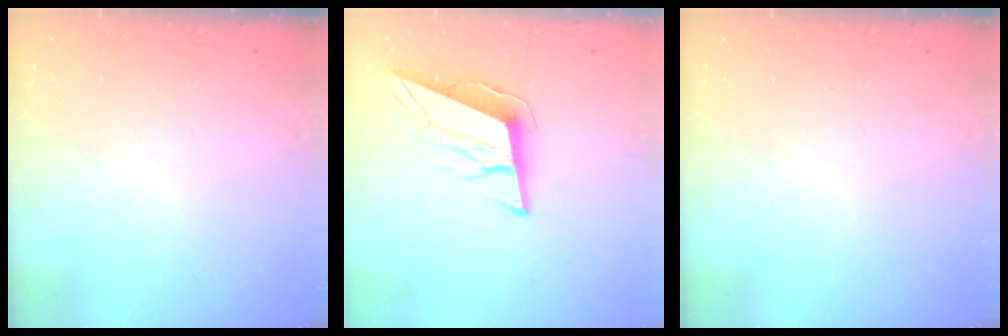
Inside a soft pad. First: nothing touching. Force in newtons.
{"total": 10.7, "press": 10.2, "slide": 3.3}
{"total": 0.0}